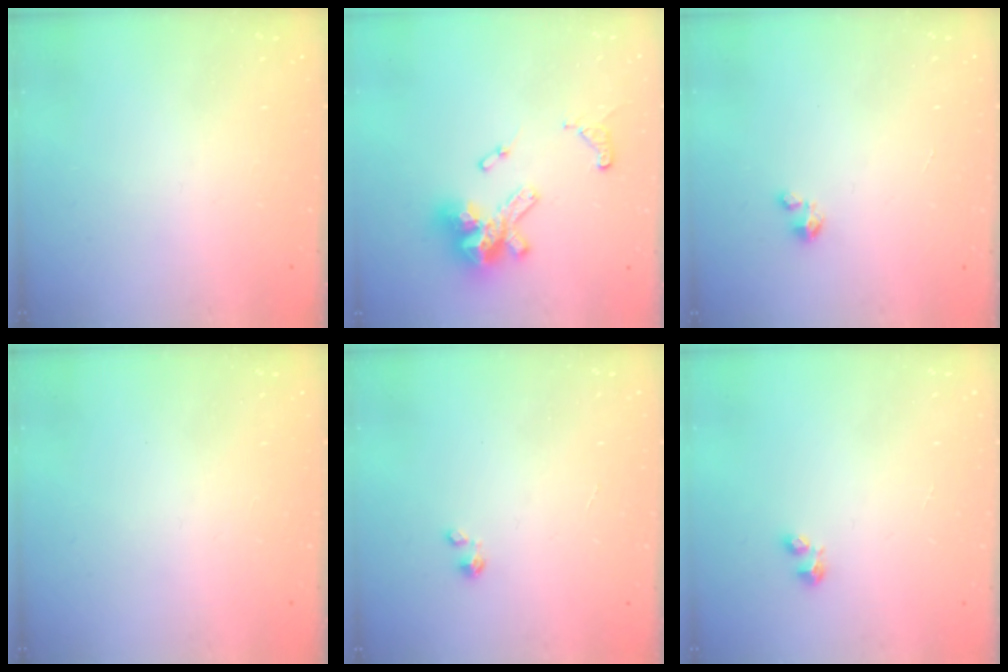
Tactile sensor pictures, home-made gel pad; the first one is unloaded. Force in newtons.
{"total": 15.0, "press": 14.9, "slide": 1.9}
{"total": 1.8, "press": 1.8, "slide": 0.1}
{"total": 0.0}
{"total": 0.0}
{"total": 2.9, "press": 2.8, "slide": 0.6}